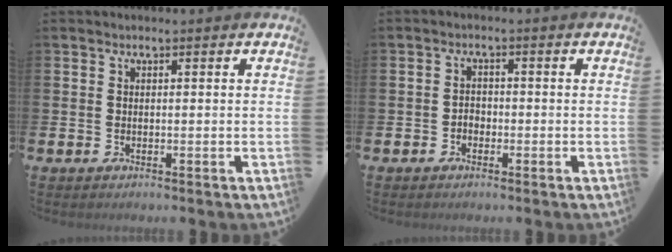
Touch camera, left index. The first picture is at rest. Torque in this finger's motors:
{"motor_torque": [-0.04, 0.12, -0.06, 0.00]}